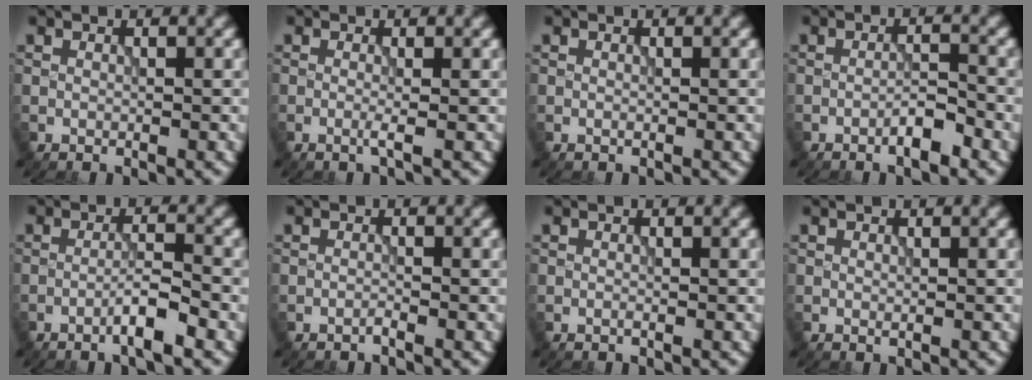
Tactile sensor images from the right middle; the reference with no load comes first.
{"total": 1.2, "force": [-0.3, 0.2, 1.2], "torque": [-0.021, -0.003, -0.010]}
{"total": 0.0}
{"total": 2.4, "force": [-1.4, 0.4, 1.9], "torque": [-0.028, 0.007, -0.027]}
{"total": 2.9, "force": [-1.6, 0.1, 2.4], "torque": [-0.040, 0.010, -0.036]}
{"total": 0.5, "force": [-0.4, -0.1, 0.3], "torque": [-0.004, 0.004, -0.012]}
{"total": 0.0}
{"total": 0.0}